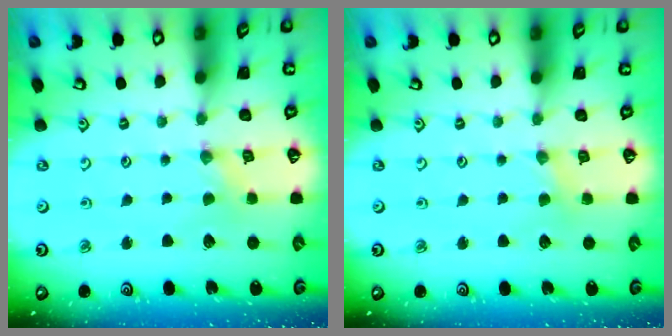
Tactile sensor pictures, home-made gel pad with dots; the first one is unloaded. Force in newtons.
{"total": 2.7, "press": 2.6, "slide": 0.5}